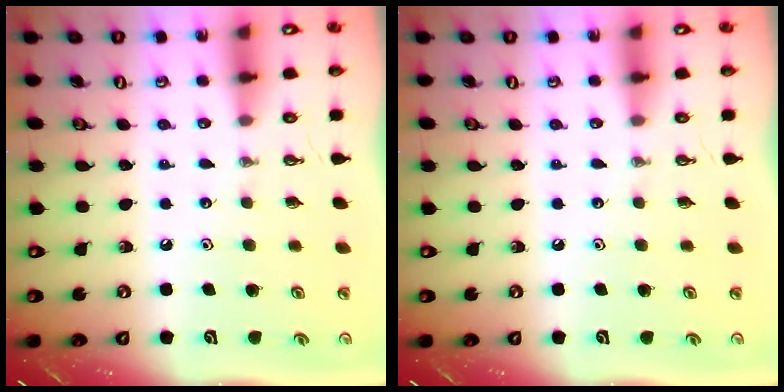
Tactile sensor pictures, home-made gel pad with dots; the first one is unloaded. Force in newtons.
{"total": 0.0}